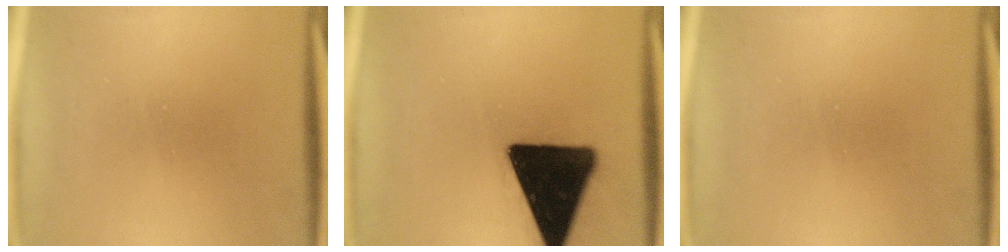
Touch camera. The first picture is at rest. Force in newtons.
{"total": 20.0}
{"total": 0.0}